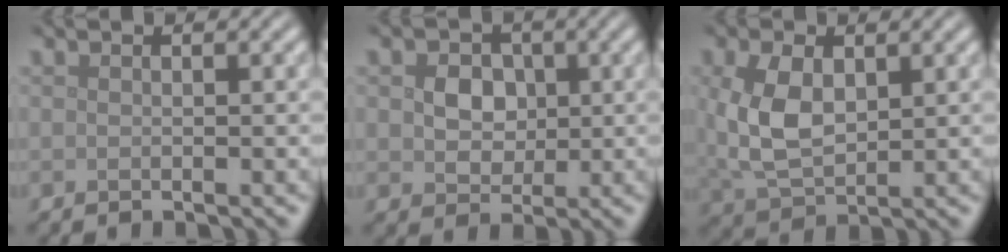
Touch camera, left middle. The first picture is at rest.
{"total": 3.4, "force": [0.6, 2.8, 1.8], "torque": [-0.034, -0.001, 0.002]}
{"total": 6.1, "force": [1.1, 3.7, 4.7], "torque": [-0.109, 0.003, 0.029]}